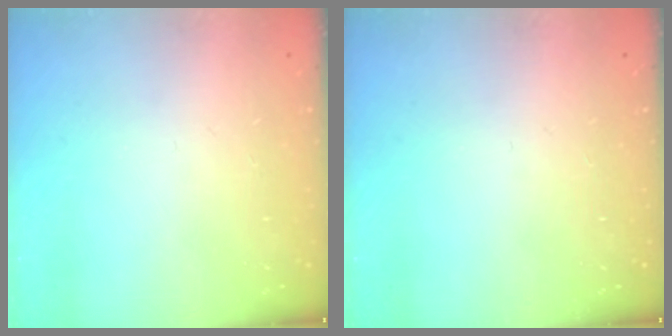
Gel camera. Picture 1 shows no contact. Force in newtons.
{"total": 0.0}